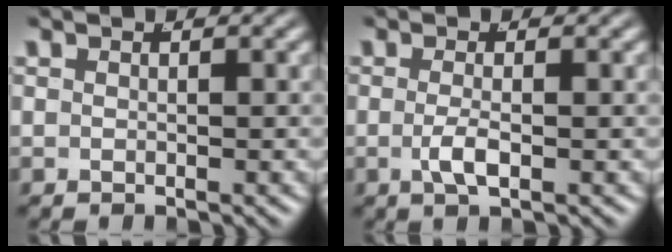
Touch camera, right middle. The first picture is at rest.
{"total": 1.8, "force": [-0.8, -0.1, 1.6], "torque": [-0.034, -0.013, -0.008]}